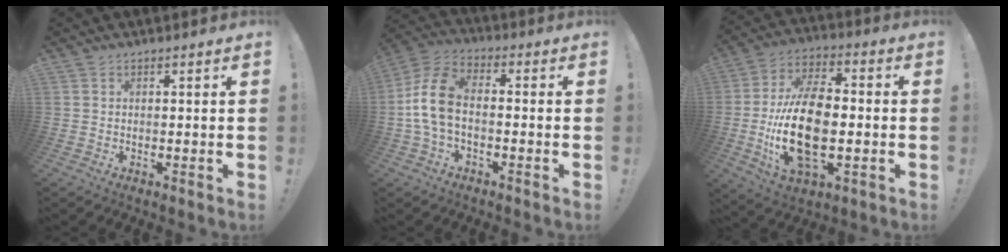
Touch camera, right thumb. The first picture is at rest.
{"total": 11.5, "force": [-0.9, 6.8, 9.3], "torque": [-0.205, 0.015, -0.010]}
{"total": 20.8, "force": [-2.9, 11.3, 17.2], "torque": [-0.338, 0.003, -0.049]}